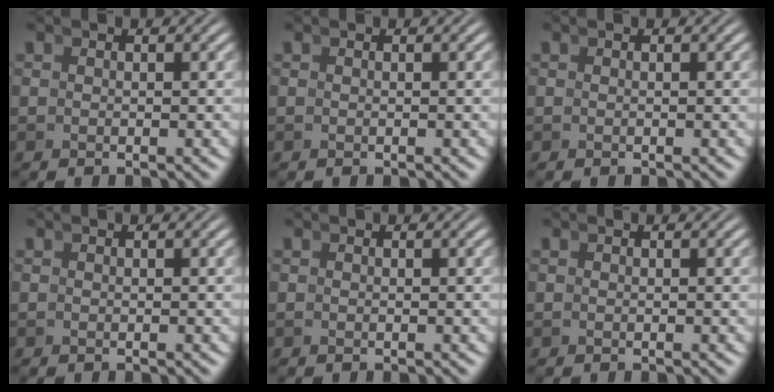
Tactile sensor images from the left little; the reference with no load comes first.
{"total": 0.0}
{"total": 0.0}
{"total": 0.0}
{"total": 0.0}
{"total": 0.0}